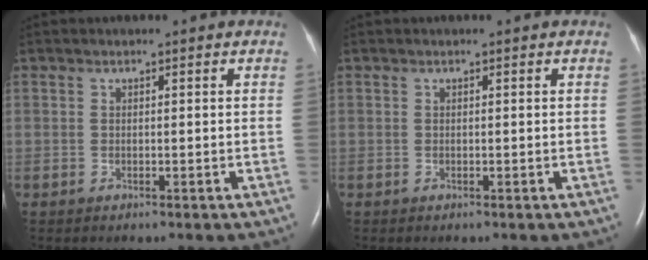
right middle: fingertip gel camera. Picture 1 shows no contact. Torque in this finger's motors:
{"motor_torque": [0.00, 0.00, 0.00, 0.00]}